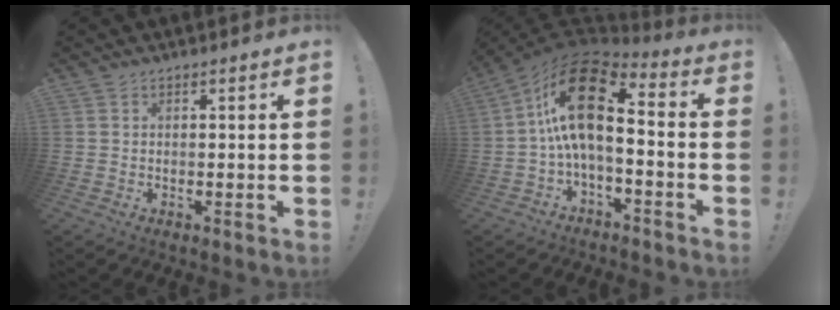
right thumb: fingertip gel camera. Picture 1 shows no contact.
{"total": 17.7, "force": [2.9, 8.3, 15.4], "torque": [-0.289, -0.003, 0.055]}